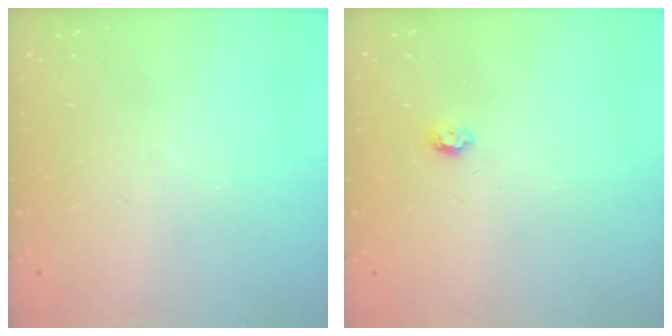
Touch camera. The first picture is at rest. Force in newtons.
{"total": 3.9, "press": 3.9, "slide": 0.6}